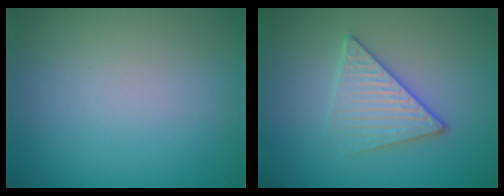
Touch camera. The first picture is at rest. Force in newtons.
{"total": 3.3, "press": 3.0, "slide": 1.3}